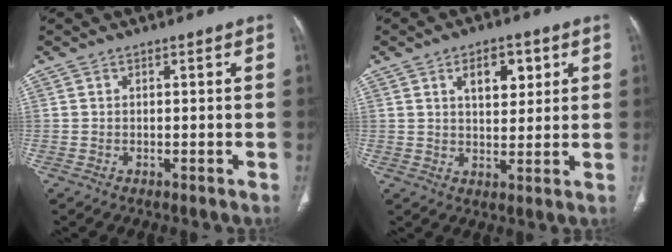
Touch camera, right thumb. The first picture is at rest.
{"total": 7.4, "force": [3.1, 4.0, 5.4], "torque": [-0.059, -0.014, 0.048]}